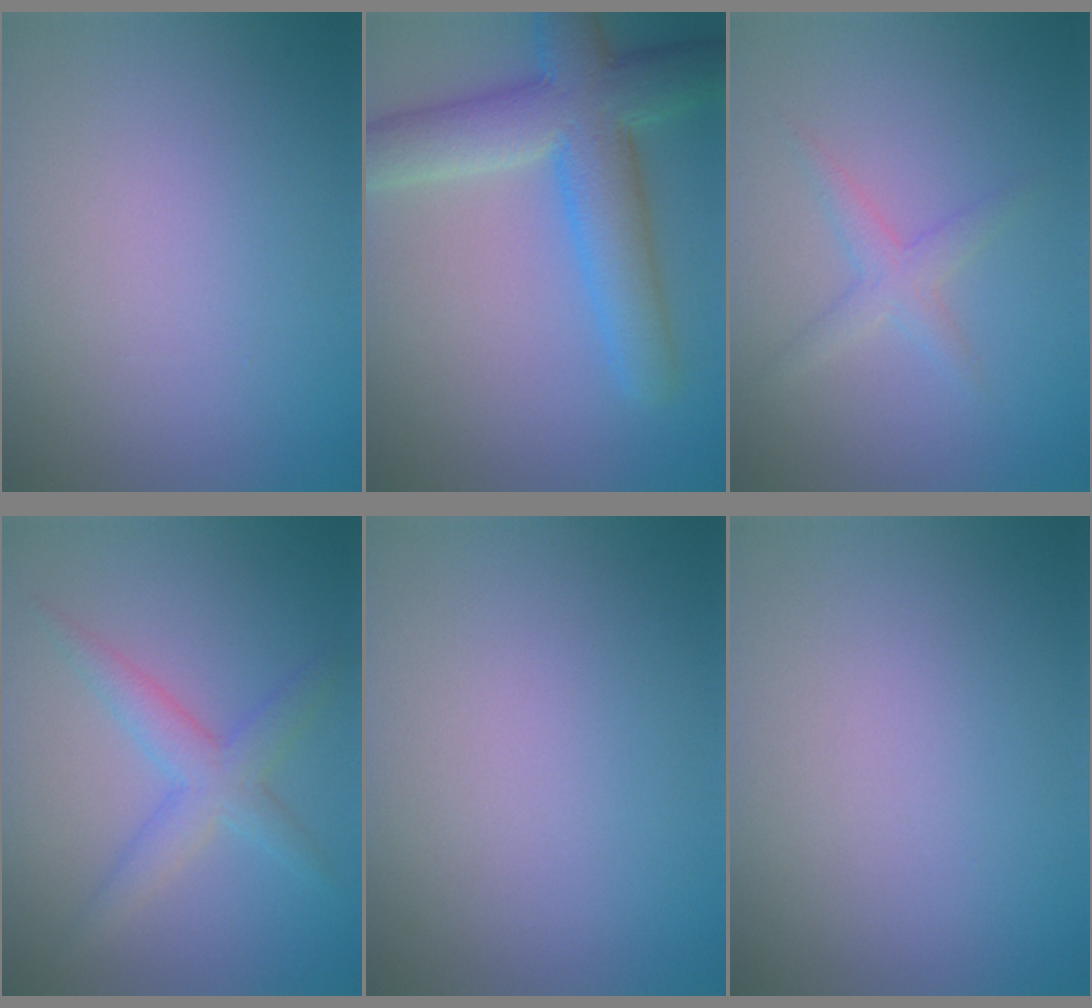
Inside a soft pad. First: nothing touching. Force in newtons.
{"total": 8.1, "press": 8.1, "slide": 0.4}
{"total": 2.0, "press": 2.0, "slide": 0.1}
{"total": 3.5, "press": 3.5, "slide": 0.1}
{"total": 0.0}
{"total": 0.0}